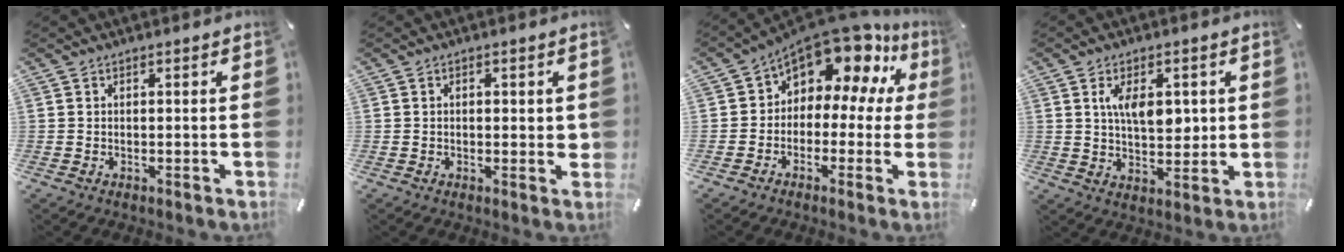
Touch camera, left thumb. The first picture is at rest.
{"total": 2.1, "force": [0.1, 1.1, 1.8], "torque": [-0.028, 0.002, -0.001]}
{"total": 12.6, "force": [9.1, 6.3, 6.2], "torque": [-0.110, -0.079, 0.157]}
{"total": 9.0, "force": [2.1, 5.1, 7.1], "torque": [-0.112, -0.002, 0.034]}